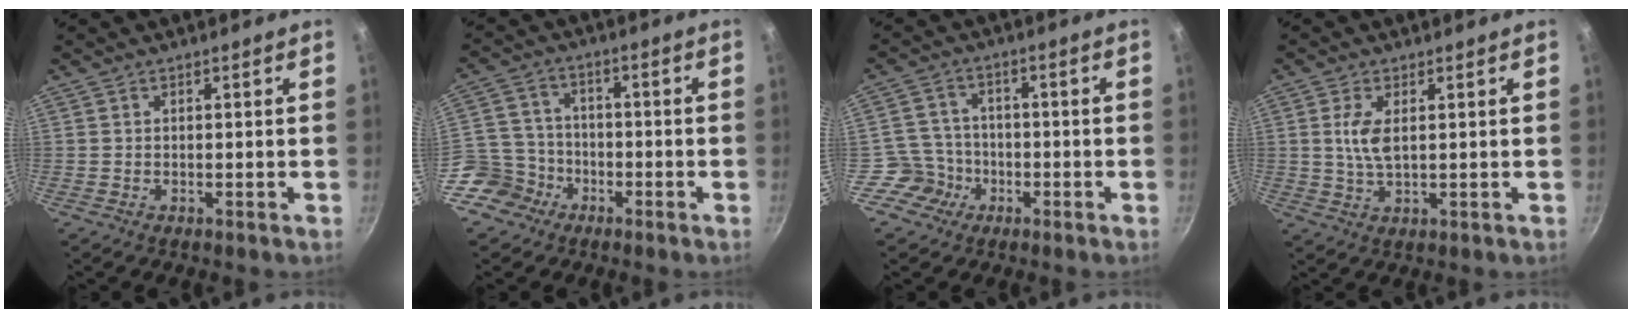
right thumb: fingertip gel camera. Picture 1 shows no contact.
{"total": 8.5, "force": [-4.6, 6.9, 1.8], "torque": [-0.004, 0.048, -0.093]}
{"total": 5.8, "force": [-2.6, 5.2, 0.4], "torque": [0.020, 0.033, -0.054]}
{"total": 4.9, "force": [1.0, 2.2, 4.2], "torque": [-0.086, -0.004, 0.021]}